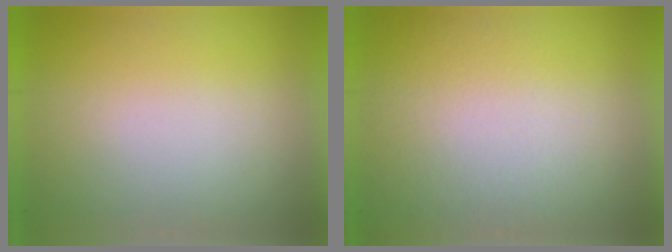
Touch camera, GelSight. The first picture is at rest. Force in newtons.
{"total": 2.7}